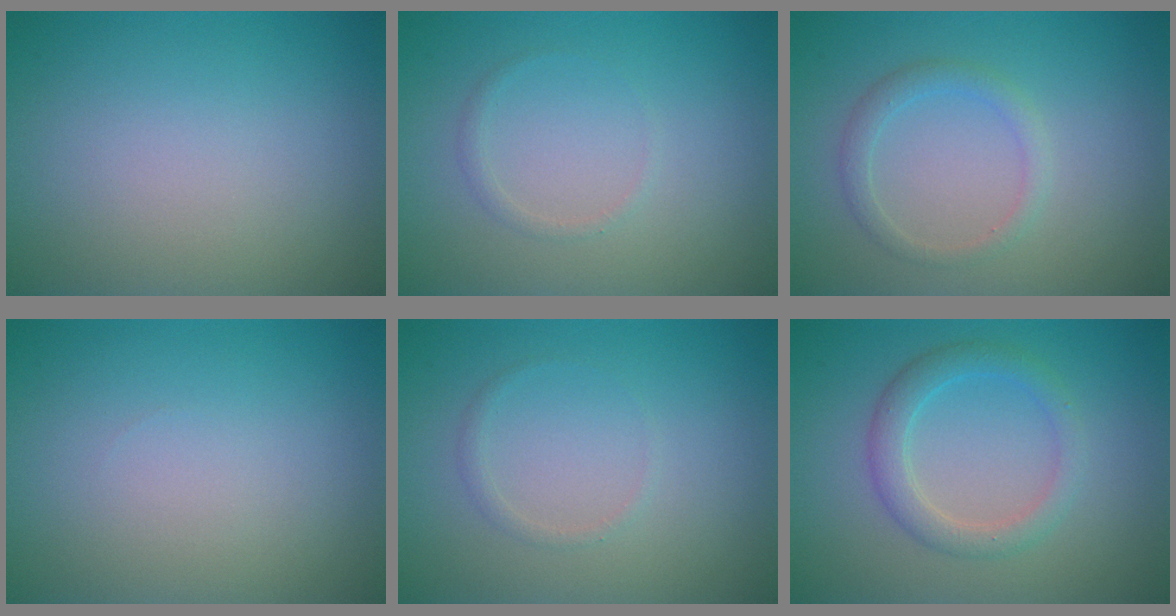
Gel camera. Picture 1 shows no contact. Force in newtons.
{"total": 0.7, "press": 0.7, "slide": 0.0}
{"total": 1.7, "press": 1.7, "slide": 0.2}
{"total": 0.0}
{"total": 0.7, "press": 0.7, "slide": 0.0}
{"total": 2.8, "press": 2.8, "slide": 0.1}